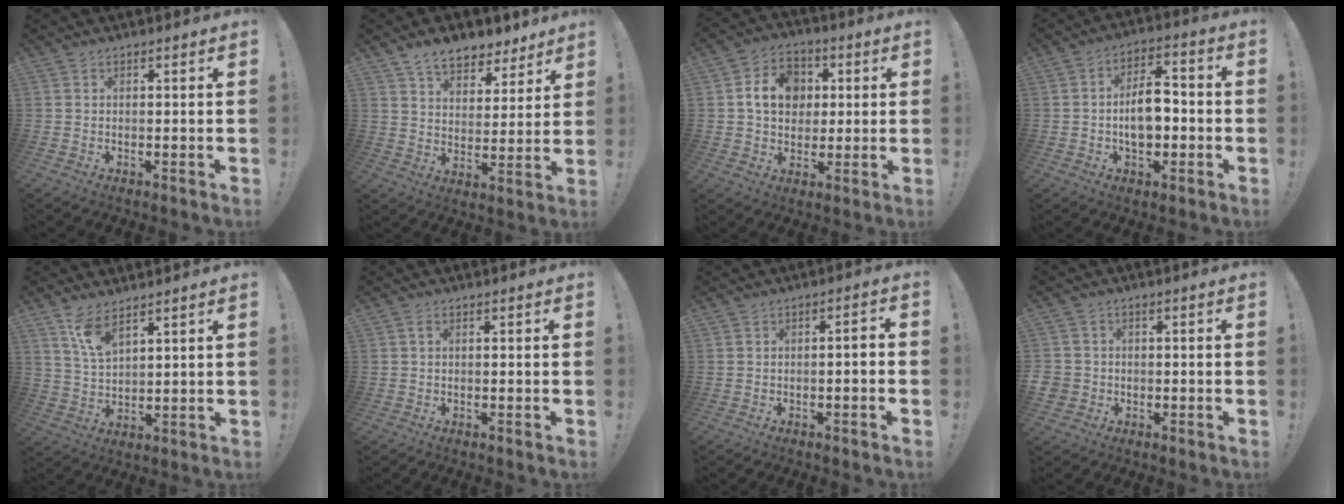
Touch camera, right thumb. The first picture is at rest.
{"total": 10.3, "force": [8.1, 5.0, 3.9], "torque": [-0.057, -0.055, 0.150]}
{"total": 12.2, "force": [2.9, 10.0, 6.4], "torque": [-0.089, 0.000, 0.058]}
{"total": 10.4, "force": [-1.5, 6.7, 7.9], "torque": [-0.129, 0.015, -0.027]}
{"total": 7.5, "force": [5.3, 2.6, 4.6], "torque": [-0.082, -0.030, 0.095]}
{"total": 0.9, "force": [0.3, 0.5, 0.7], "torque": [-0.014, 0.004, 0.005]}
{"total": 2.3, "force": [-1.4, 0.0, 1.8], "torque": [-0.029, 0.005, -0.025]}
{"total": 3.8, "force": [-1.0, 3.5, 1.2], "torque": [-0.027, 0.005, -0.020]}